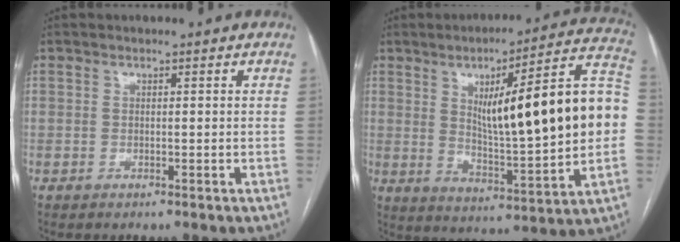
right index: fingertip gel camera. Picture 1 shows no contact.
{"total": 23.3, "force": [2.4, 2.9, 23.0], "torque": [-0.310, 0.026, 0.034]}